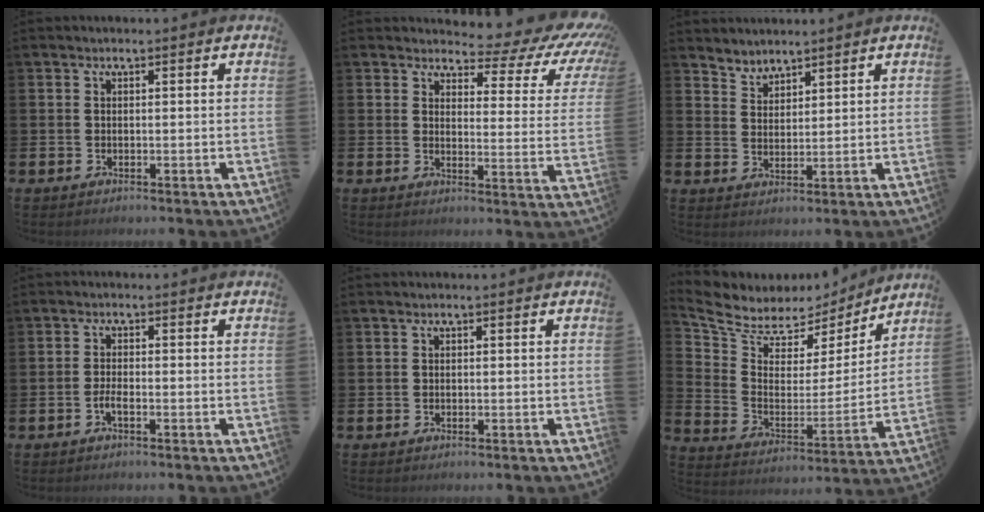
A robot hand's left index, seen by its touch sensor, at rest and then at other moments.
{"total": 4.9, "force": [3.9, 2.1, 2.0], "torque": [-0.033, -0.041, 0.055]}
{"total": 3.2, "force": [3.1, 0.5, -0.5], "torque": [-0.007, -0.013, 0.059]}
{"total": 1.6, "force": [-0.8, 0.4, 1.3], "torque": [-0.031, 0.003, -0.013]}
{"total": 0.0}
{"total": 7.0, "force": [6.4, 2.9, 0.4], "torque": [-0.059, -0.051, 0.109]}